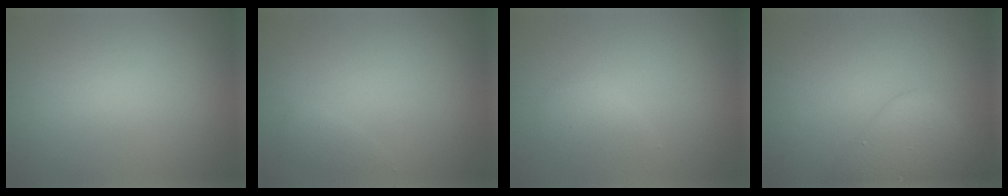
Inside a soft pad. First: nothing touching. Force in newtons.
{"total": 0.9, "press": 0.9, "slide": 0.1}
{"total": 1.5, "press": 1.5, "slide": 0.2}
{"total": 4.4, "press": 4.4, "slide": 0.0}